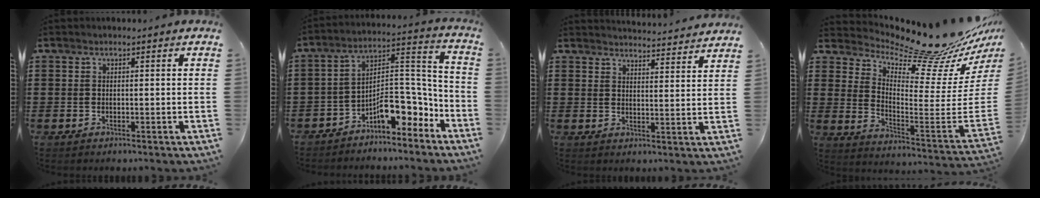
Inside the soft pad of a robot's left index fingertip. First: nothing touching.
{"total": 8.9, "force": [-6.7, 3.3, 4.9], "torque": [-0.075, 0.014, -0.126]}
{"total": 3.8, "force": [3.8, -0.5, 0.0], "torque": [-0.005, -0.029, 0.065]}
{"total": 12.6, "force": [11.5, 1.5, 4.9], "torque": [-0.079, -0.111, 0.183]}